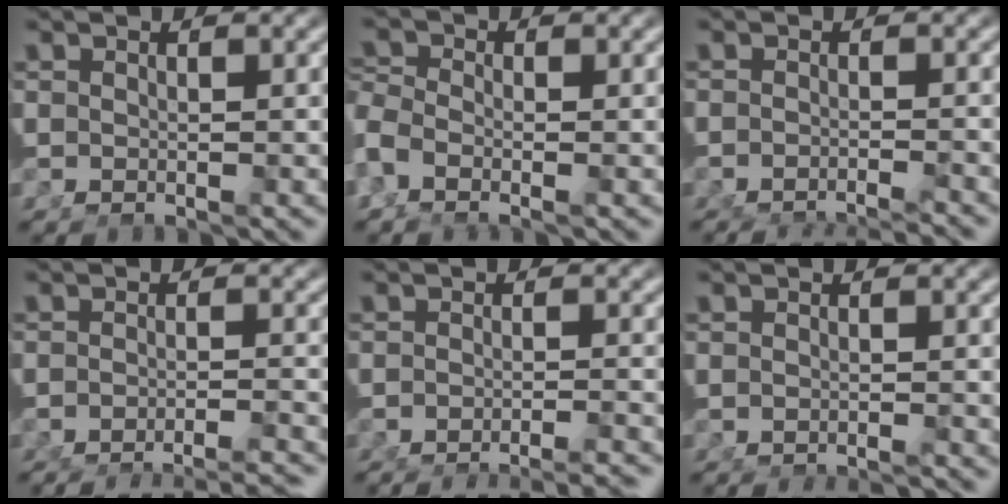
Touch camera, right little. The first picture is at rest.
{"total": 2.2, "force": [-0.9, 1.3, 1.5], "torque": [-0.047, -0.010, -0.013]}
{"total": 7.4, "force": [-6.9, 2.3, 1.7], "torque": [-0.015, -0.013, -0.104]}
{"total": 10.2, "force": [-9.6, 2.5, 2.1], "torque": [-0.013, -0.019, -0.144]}
{"total": 8.0, "force": [-7.6, 1.5, 1.7], "torque": [-0.007, -0.013, -0.115]}
{"total": 3.7, "force": [-3.6, 0.5, 0.6], "torque": [0.001, -0.007, -0.053]}